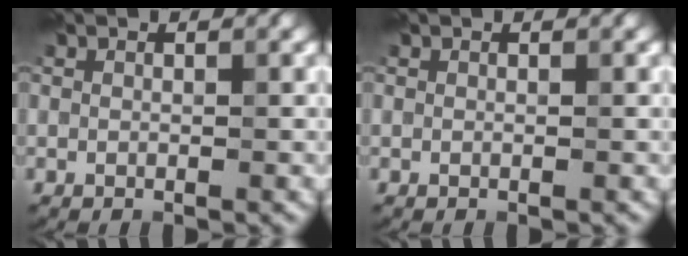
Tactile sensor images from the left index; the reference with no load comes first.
{"total": 0.0}